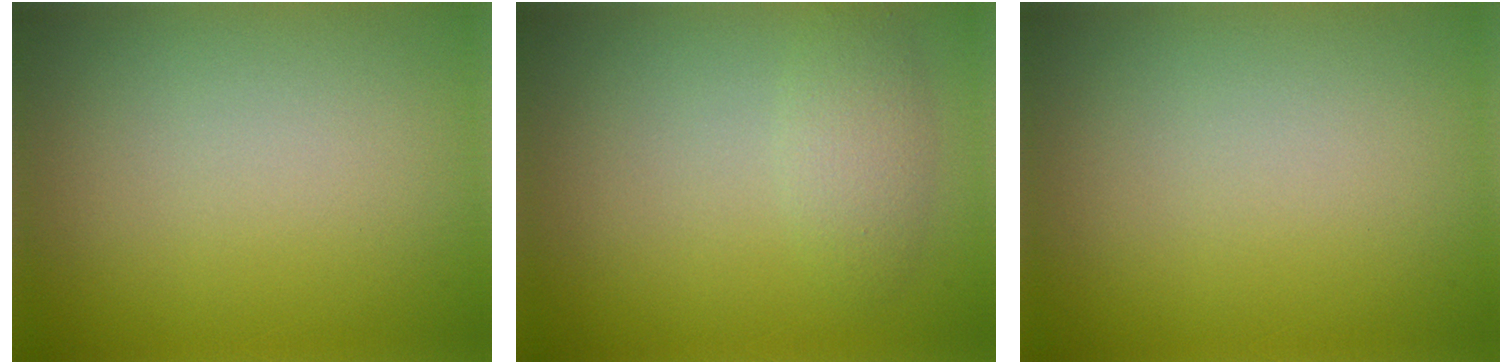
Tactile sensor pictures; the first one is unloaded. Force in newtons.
{"total": 2.0, "press": 2.0, "slide": 0.0}
{"total": 0.0}